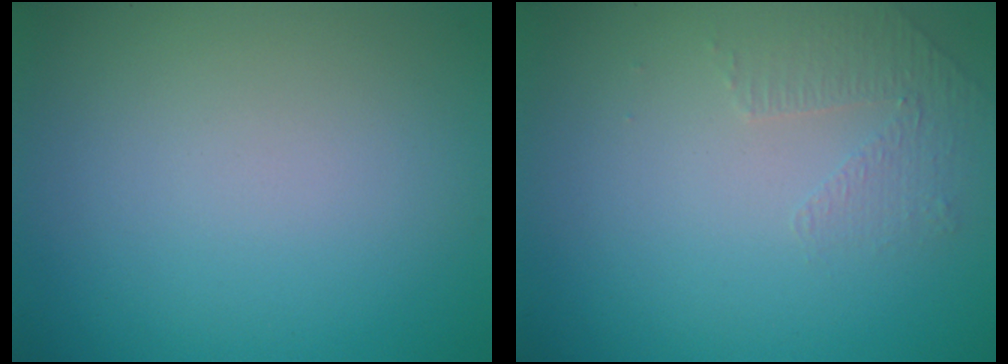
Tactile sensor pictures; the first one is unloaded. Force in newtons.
{"total": 1.4, "press": 0.8, "slide": 1.1}